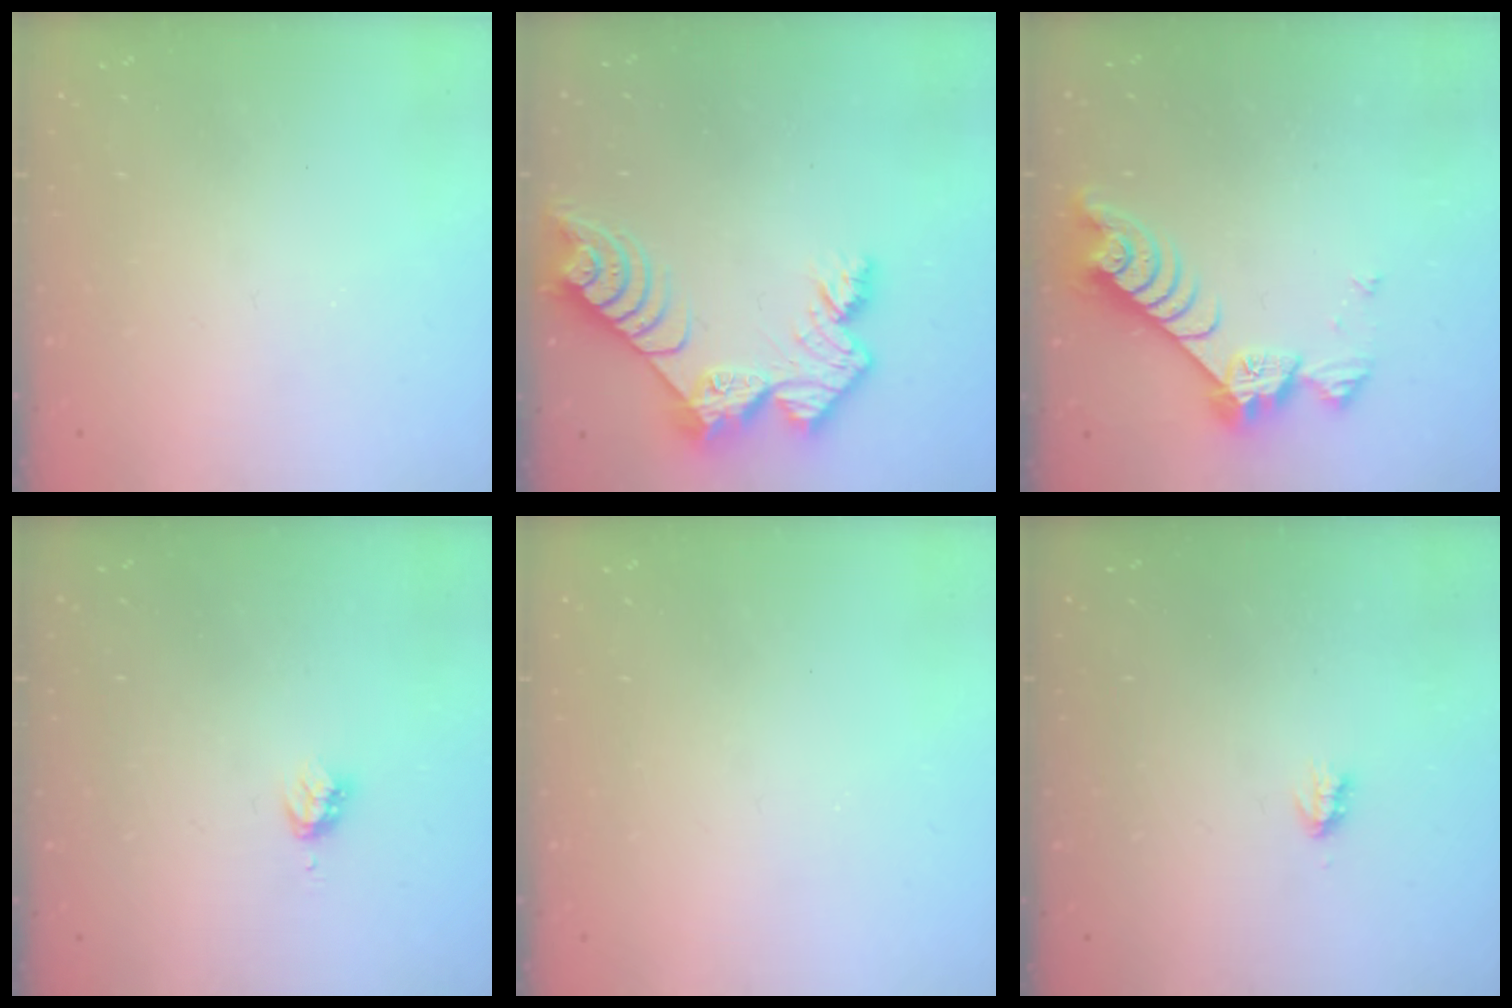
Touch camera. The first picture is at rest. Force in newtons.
{"total": 11.0, "press": 11.0, "slide": 0.9}
{"total": 7.4, "press": 7.3, "slide": 0.9}
{"total": 2.9, "press": 2.8, "slide": 0.4}
{"total": 0.0}
{"total": 1.9, "press": 1.8, "slide": 0.4}